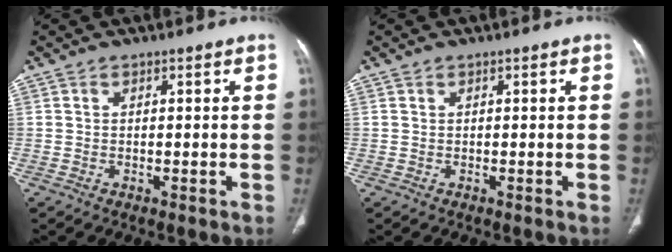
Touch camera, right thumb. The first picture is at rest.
{"total": 0.0}